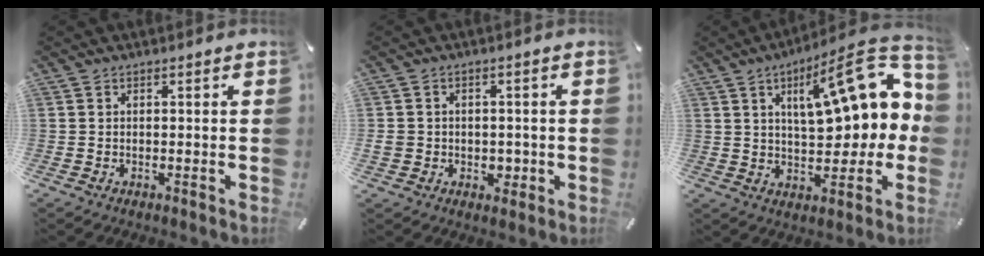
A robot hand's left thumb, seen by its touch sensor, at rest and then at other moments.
{"total": 4.5, "force": [-0.4, 4.3, 1.1], "torque": [-0.011, -0.001, -0.009]}
{"total": 19.8, "force": [6.8, 8.6, 16.5], "torque": [-0.224, -0.037, 0.105]}